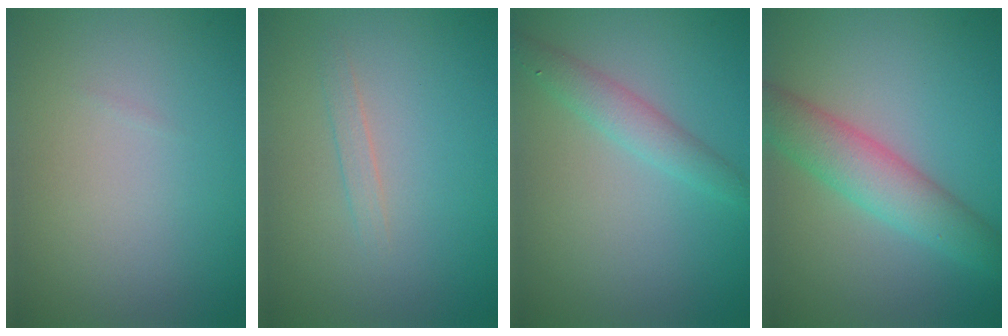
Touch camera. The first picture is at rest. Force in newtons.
{"total": 0.9, "press": 0.9, "slide": 0.1}
{"total": 2.3, "press": 2.3, "slide": 0.0}
{"total": 4.8, "press": 4.8, "slide": 0.3}